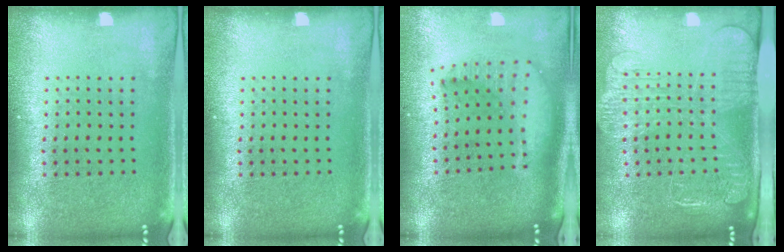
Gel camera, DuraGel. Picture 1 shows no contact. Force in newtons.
{"total": 0.0}
{"total": 2.1, "press": 1.6, "slide": 1.3}
{"total": 2.5, "press": 1.9, "slide": 1.5}